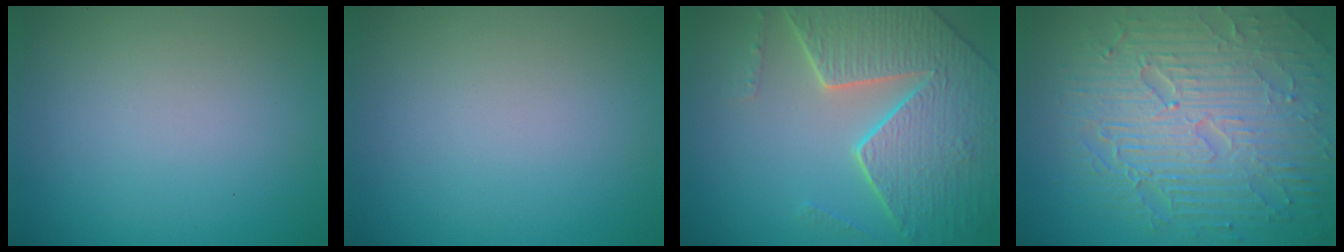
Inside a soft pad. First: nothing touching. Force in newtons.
{"total": 0.0}
{"total": 8.3, "press": 5.8, "slide": 5.9}
{"total": 10.1, "press": 6.5, "slide": 7.7}